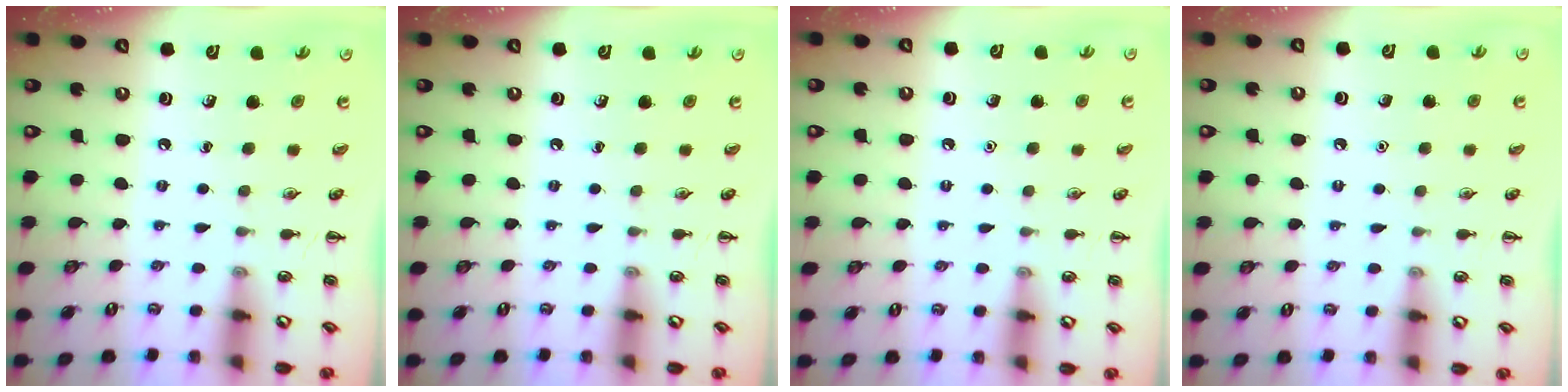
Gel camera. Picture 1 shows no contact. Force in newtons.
{"total": 0.0}
{"total": 1.6, "press": 1.6, "slide": 0.1}
{"total": 1.6, "press": 1.5, "slide": 0.1}